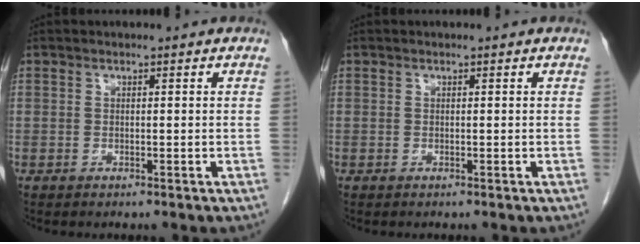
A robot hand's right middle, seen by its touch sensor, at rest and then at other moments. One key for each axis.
{"total": 0.0}